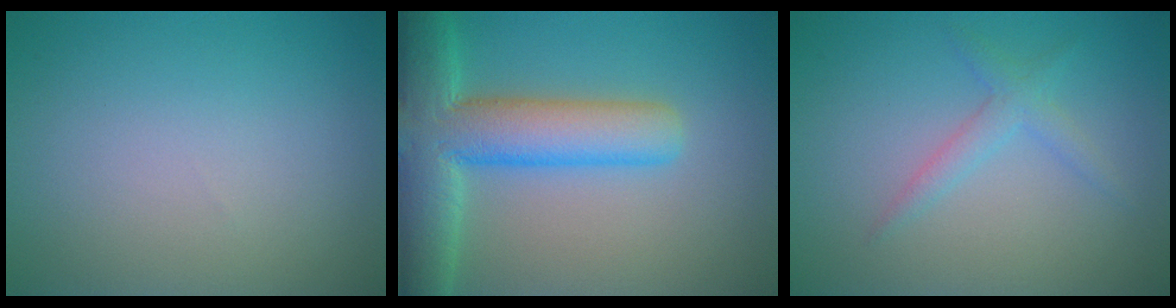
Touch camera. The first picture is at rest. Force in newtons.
{"total": 9.1, "press": 9.1, "slide": 0.6}
{"total": 1.9, "press": 1.9, "slide": 0.0}